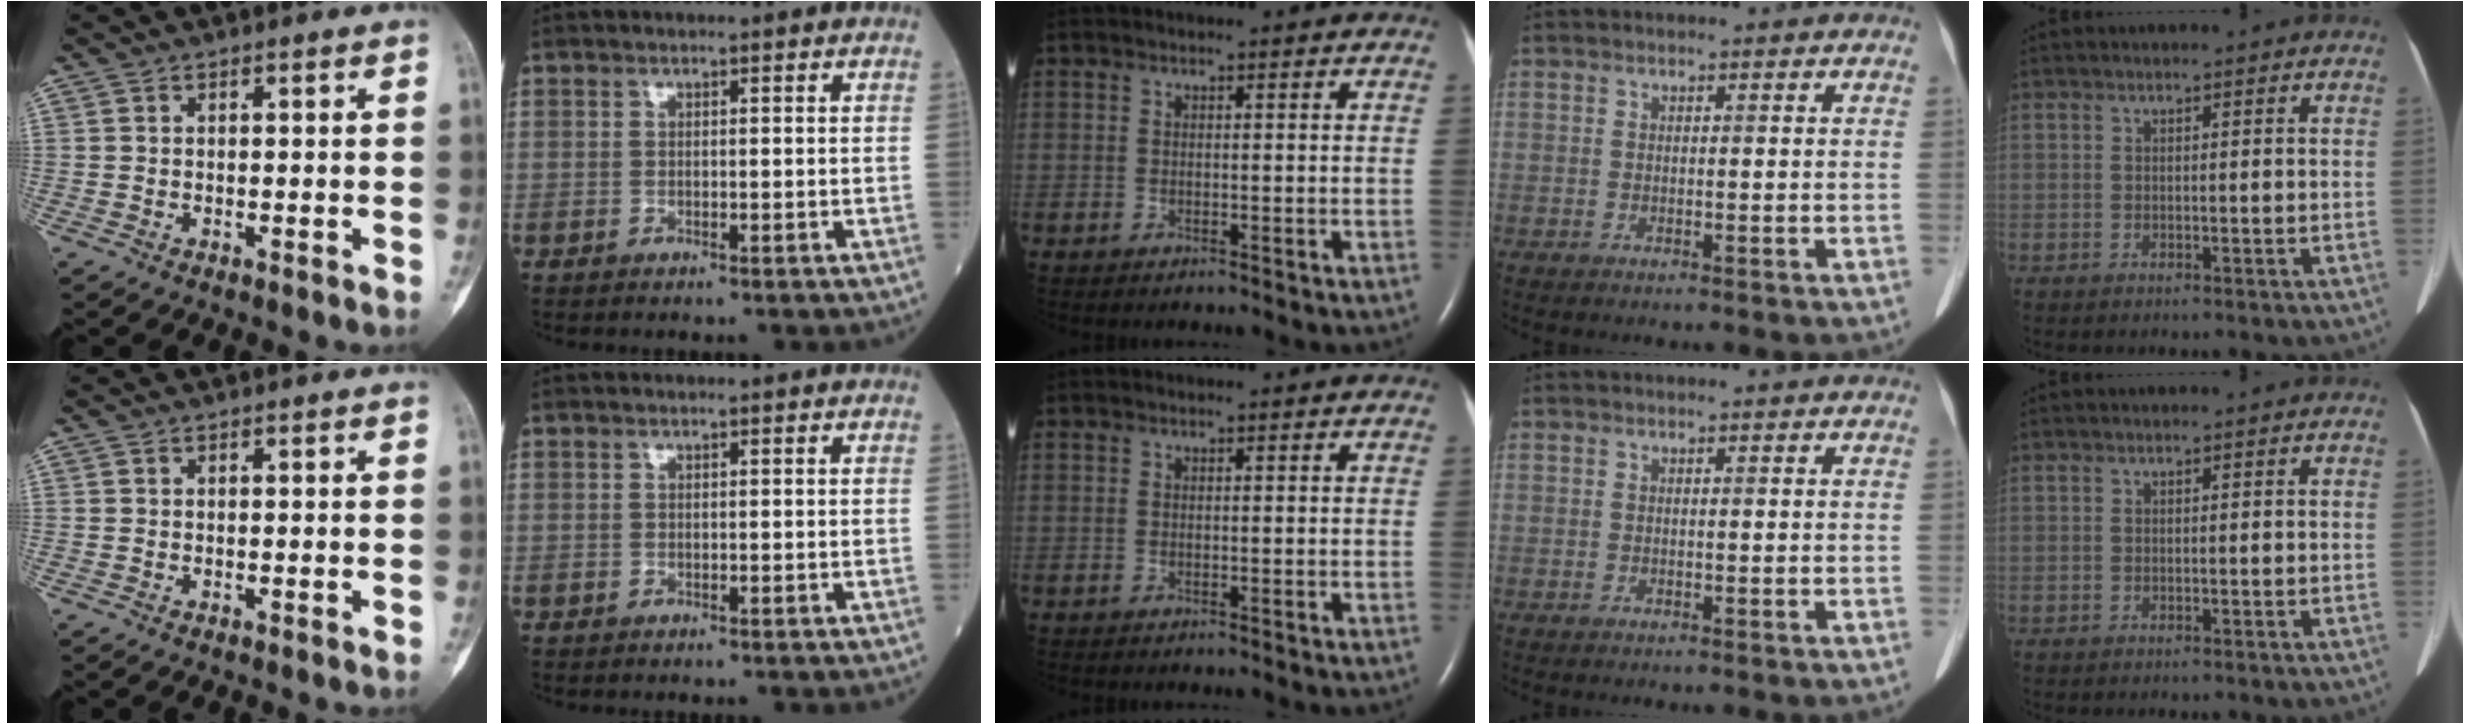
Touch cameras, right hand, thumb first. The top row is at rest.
{}